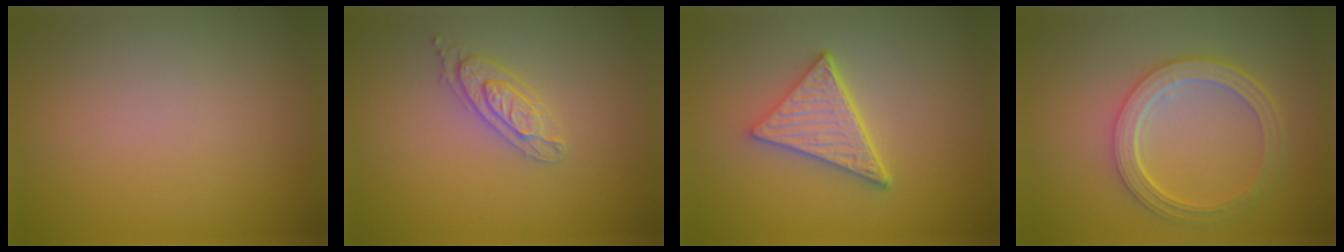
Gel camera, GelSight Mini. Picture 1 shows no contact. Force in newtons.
{"total": 2.2, "press": 2.1, "slide": 0.5}
{"total": 4.9, "press": 3.5, "slide": 3.5}
{"total": 4.8, "press": 3.5, "slide": 3.2}